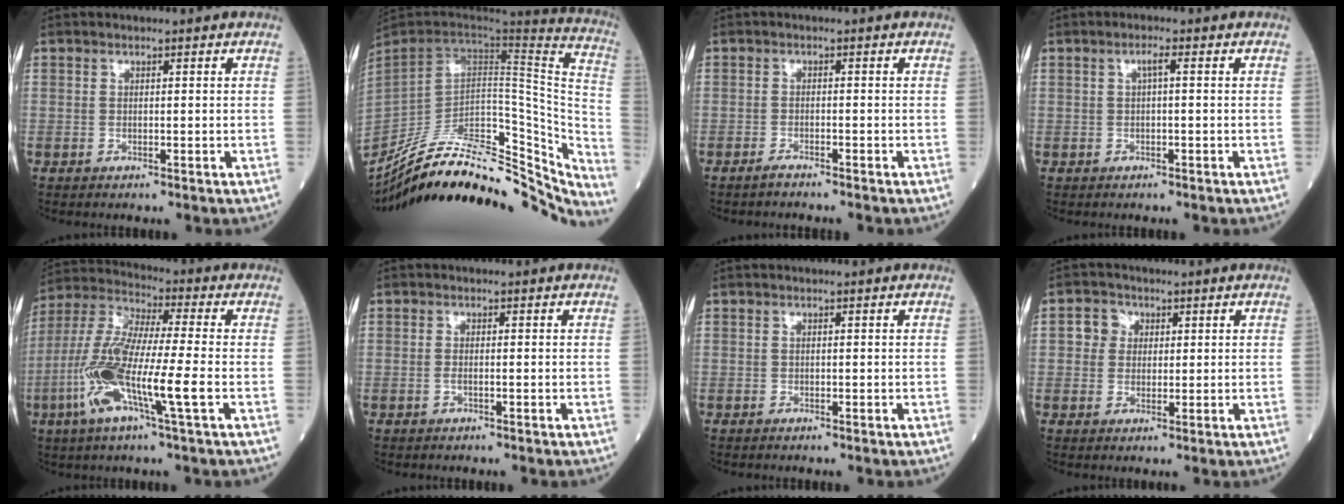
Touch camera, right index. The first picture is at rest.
{"total": 36.1, "force": [-30.3, 9.4, 17.2], "torque": [-0.245, -0.029, -0.428]}
{"total": 1.0, "force": [-0.9, -0.1, 0.4], "torque": [-0.015, -0.001, -0.018]}
{"total": 1.4, "force": [0.2, 0.1, 1.4], "torque": [-0.024, 0.004, 0.003]}
{"total": 14.9, "force": [-4.1, 1.0, 14.2], "torque": [-0.301, -0.012, -0.088]}
{"total": 0.9, "force": [-0.2, 0.3, 0.8], "torque": [-0.019, 0.000, -0.005]}
{"total": 0.0}
{"total": 3.3, "force": [0.8, 3.1, 0.9], "torque": [-0.013, 0.009, 0.011]}